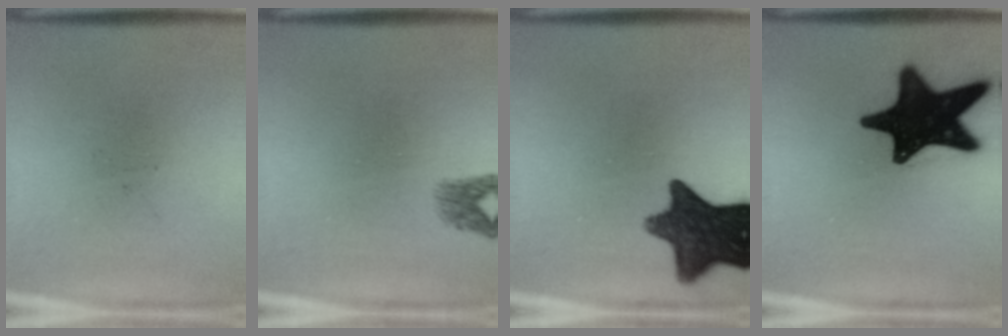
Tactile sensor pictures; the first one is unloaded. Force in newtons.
{"total": 1.8}
{"total": 12.8}
{"total": 18.8}